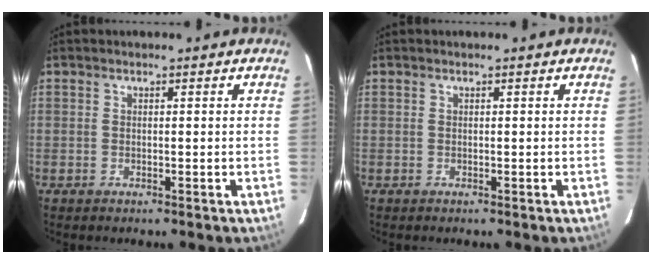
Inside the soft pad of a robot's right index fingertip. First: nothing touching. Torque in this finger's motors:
{"motor_torque": [0.00, 0.00, 0.00, 0.00]}